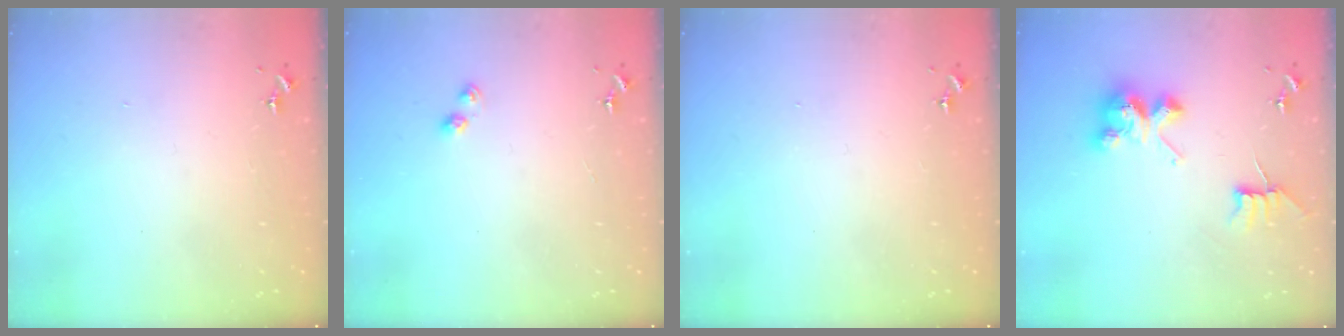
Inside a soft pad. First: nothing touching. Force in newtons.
{"total": 4.0, "press": 3.9, "slide": 0.4}
{"total": 0.0}
{"total": 8.1, "press": 8.1, "slide": 0.6}